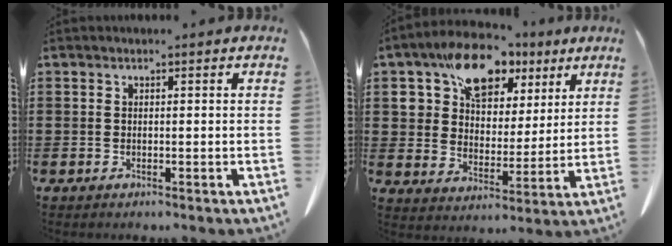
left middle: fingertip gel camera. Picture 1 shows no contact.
{"total": 12.2, "force": [8.0, 7.5, 5.4], "torque": [-0.117, -0.012, 0.149]}